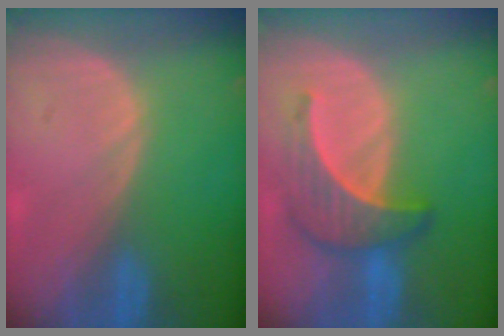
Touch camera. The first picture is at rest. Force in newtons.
{"total": 6.4, "press": 6.3, "slide": 0.7}